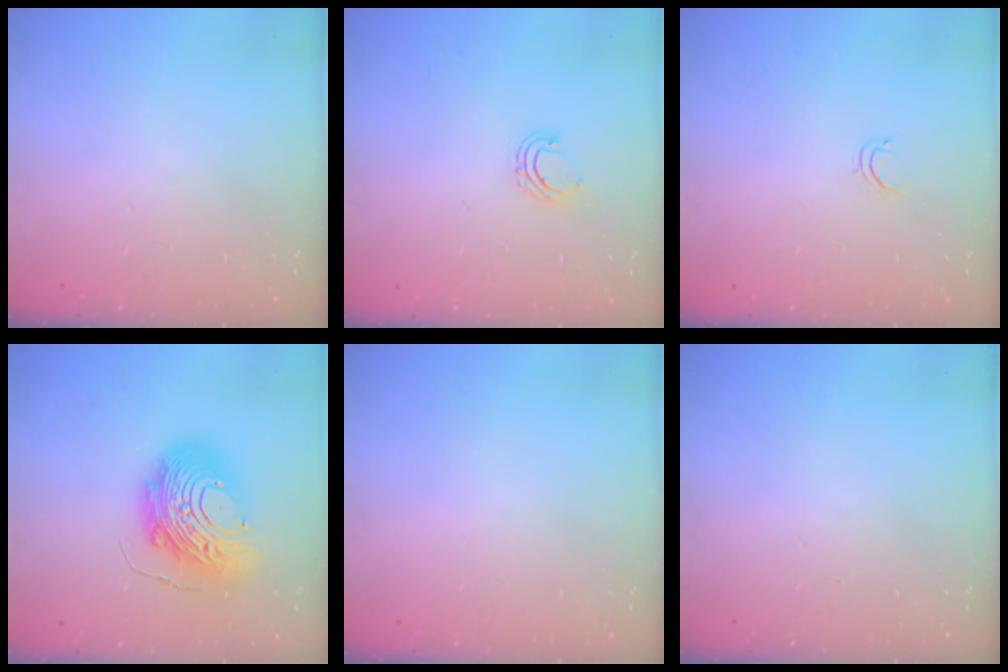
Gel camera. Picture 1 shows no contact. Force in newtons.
{"total": 4.7, "press": 4.7, "slide": 0.8}
{"total": 2.6, "press": 2.5, "slide": 0.4}
{"total": 17.9, "press": 17.9, "slide": 1.5}
{"total": 0.0}
{"total": 0.0}